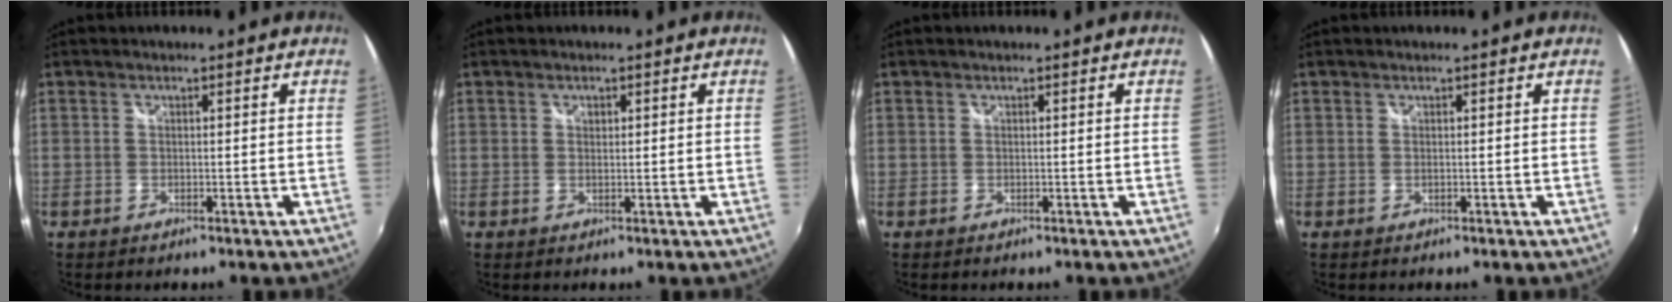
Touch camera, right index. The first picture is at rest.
{"total": 0.7, "force": [0.3, 0.6, 0.3], "torque": [-0.004, 0.001, 0.004]}
{"total": 0.0}
{"total": 0.0}